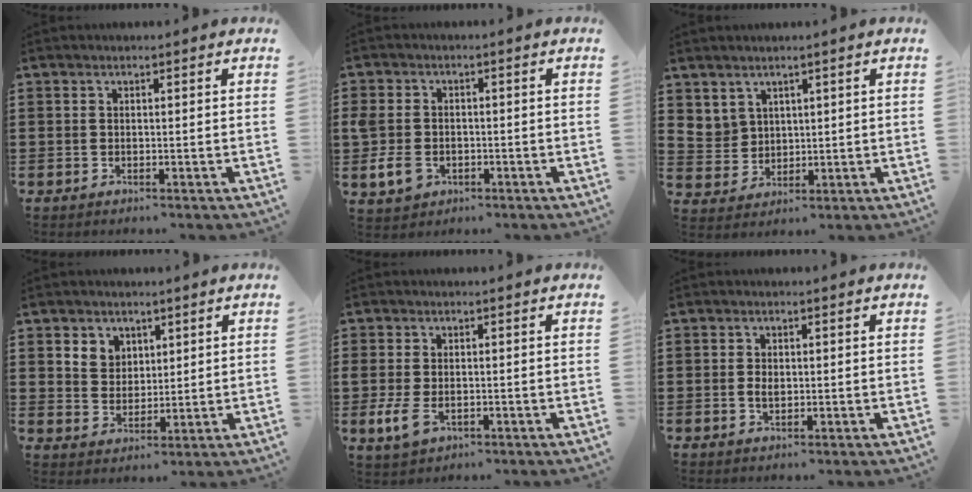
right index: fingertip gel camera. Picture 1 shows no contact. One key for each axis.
{"total": 5.0, "fx": -1.2, "fy": 3.7, "fz": 3.1, "tx": -0.088, "ty": 0.000, "tz": -0.029}
{"total": 4.2, "fx": 2.9, "fy": 3.0, "fz": 0.4, "tx": -0.026, "ty": 0.006, "tz": 0.056}
{"total": 4.1, "fx": 2.3, "fy": 3.4, "fz": 0.5, "tx": -0.019, "ty": 0.009, "tz": 0.042}
{"total": 4.1, "fx": -1.1, "fy": 2.3, "fz": 3.2, "tx": -0.086, "ty": -0.007, "tz": -0.026}
{"total": 1.8, "fx": -0.1, "fy": 1.0, "fz": 1.5, "tx": -0.029, "ty": 0.005, "tz": -0.003}